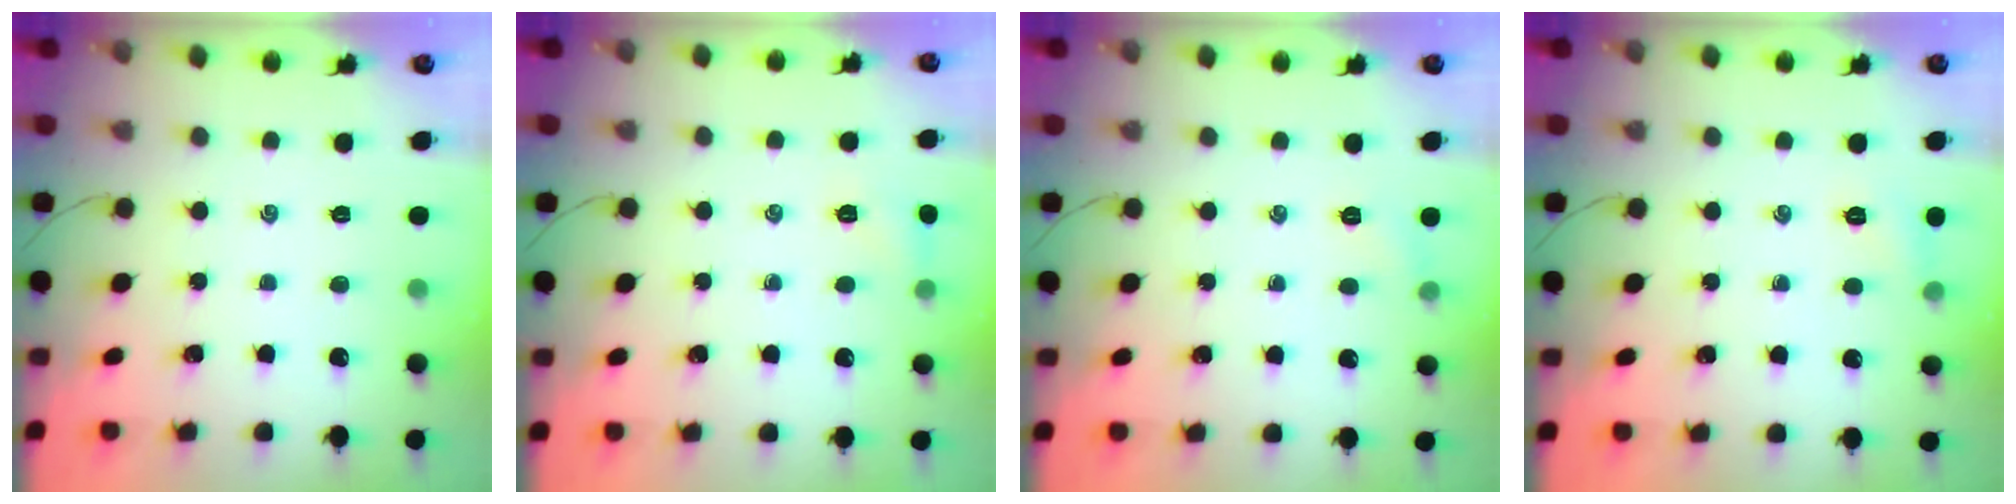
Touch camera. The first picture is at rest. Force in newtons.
{"total": 5.9, "press": 5.6, "slide": 1.7}
{"total": 5.2, "press": 5.0, "slide": 1.5}
{"total": 5.6, "press": 5.4, "slide": 1.6}